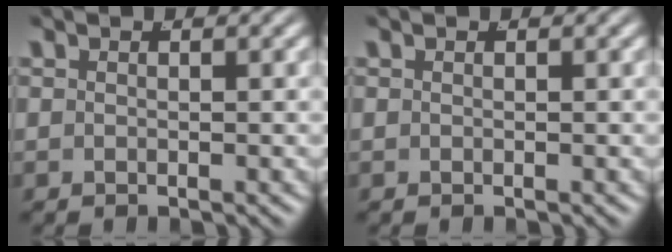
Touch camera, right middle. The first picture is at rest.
{"total": 0.0}